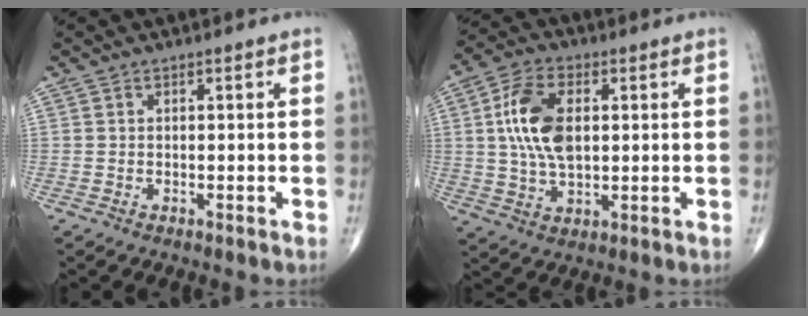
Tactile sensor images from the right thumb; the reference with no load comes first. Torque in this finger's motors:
{"motor_torque": [-0.03, 1.37, 1.40, 0.42, 0.48]}